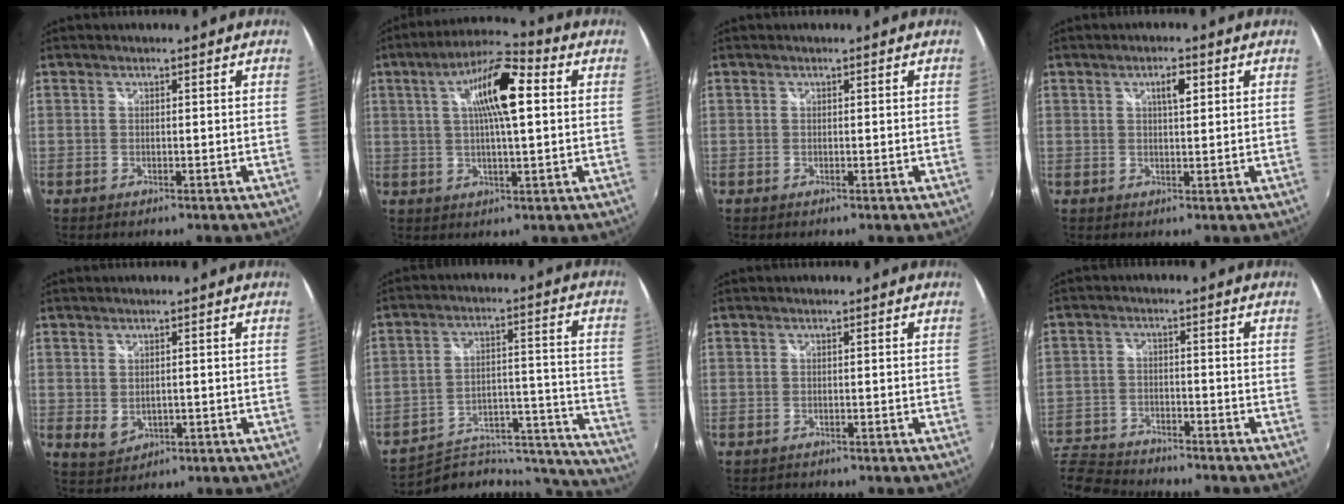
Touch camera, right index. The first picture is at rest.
{"total": 12.0, "force": [2.9, 2.9, 11.3], "torque": [-0.199, 0.021, 0.044]}
{"total": 0.0}
{"total": 2.9, "force": [1.2, 0.9, 2.5], "torque": [-0.041, 0.006, 0.017]}
{"total": 3.3, "force": [-0.1, 2.4, 2.2], "torque": [-0.041, -0.006, 0.008]}
{"total": 23.1, "force": [-21.8, 5.2, 5.4], "torque": [-0.055, 0.030, -0.291]}
{"total": 0.5, "force": [-0.5, 0.1, -0.1], "torque": [-0.001, -0.003, -0.006]}
{"total": 12.4, "force": [-10.8, 4.6, 4.1], "torque": [-0.124, -0.006, -0.195]}